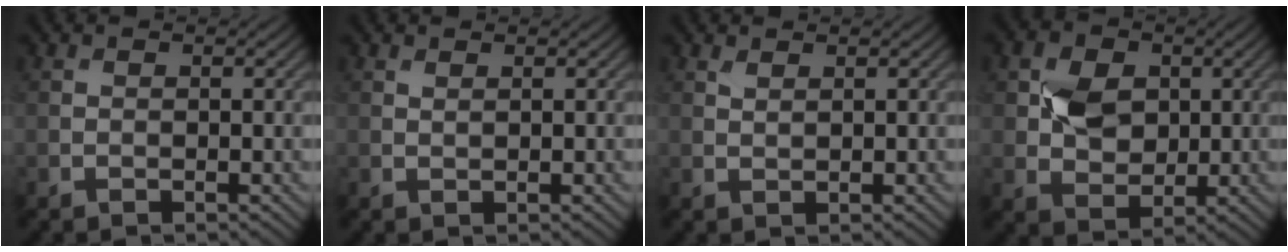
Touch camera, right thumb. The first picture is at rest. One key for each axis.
{"total": 0.5, "fx": 0.5, "fy": 0.0, "fz": 0.2, "tx": -0.003, "ty": -0.001, "tz": 0.011}
{"total": 0.9, "fx": 0.8, "fy": 0.2, "fz": 0.4, "tx": -0.013, "ty": 0.000, "tz": 0.017}
{"total": 6.1, "fx": 1.2, "fy": 4.7, "fz": 3.6, "tx": -0.078, "ty": 0.001, "tz": 0.019}